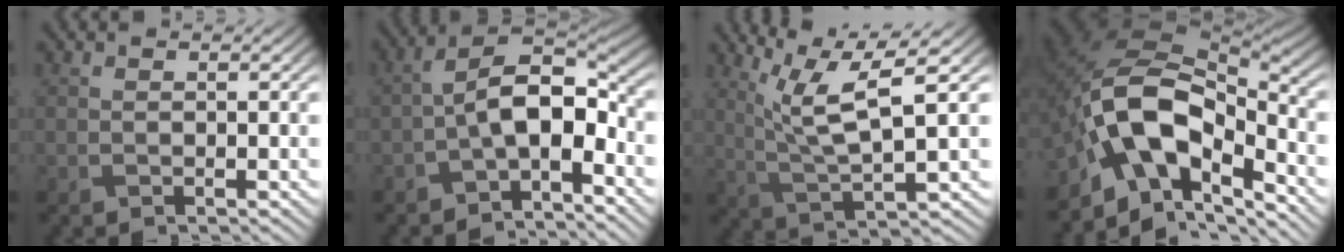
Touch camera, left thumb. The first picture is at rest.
{"total": 8.2, "force": [-2.7, 4.0, 6.6], "torque": [-0.110, 0.009, -0.063]}
{"total": 9.1, "force": [3.9, 1.9, 8.0], "torque": [-0.164, 0.012, 0.081]}
{"total": 14.6, "force": [-5.0, 8.1, 11.0], "torque": [-0.208, -0.016, -0.106]}